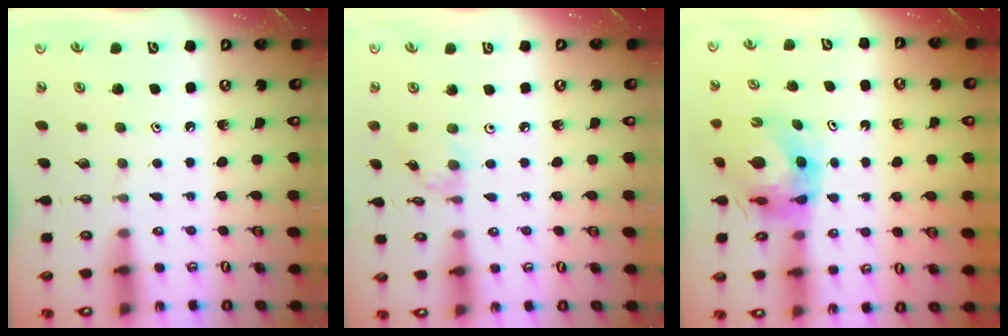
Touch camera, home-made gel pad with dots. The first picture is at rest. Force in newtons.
{"total": 1.4, "press": 1.4, "slide": 0.1}
{"total": 6.2, "press": 6.2, "slide": 0.5}